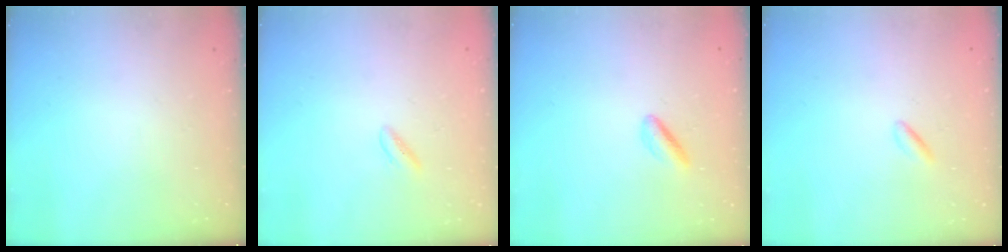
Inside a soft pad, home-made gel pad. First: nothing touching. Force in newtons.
{"total": 1.3, "press": 1.1, "slide": 0.7}
{"total": 2.0, "press": 1.7, "slide": 1.0}
{"total": 0.7, "press": 0.5, "slide": 0.5}